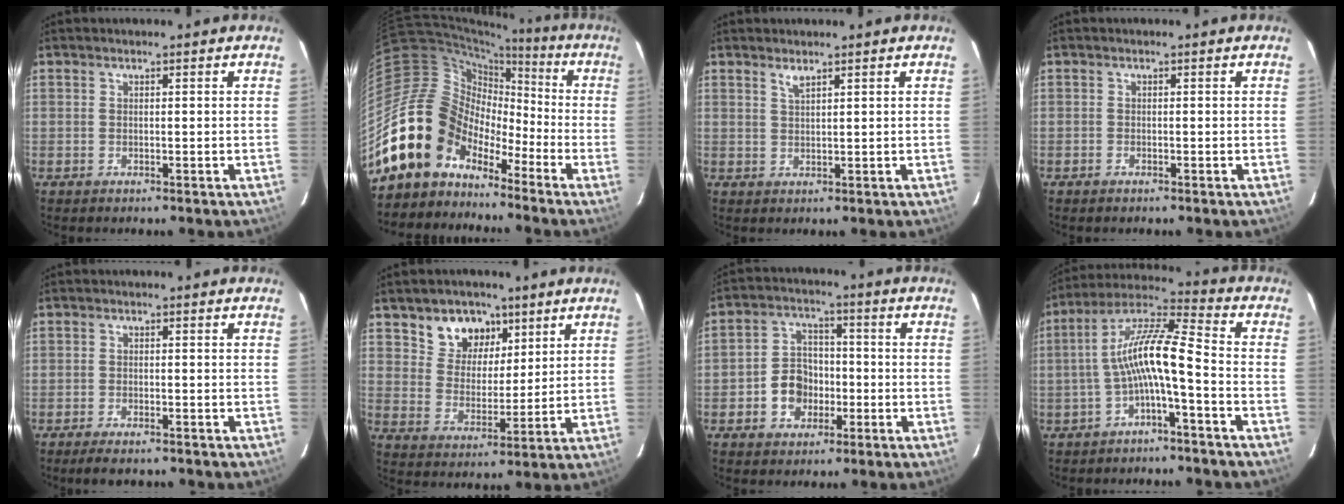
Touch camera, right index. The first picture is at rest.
{"total": 16.0, "force": [-11.0, 10.8, 4.0], "torque": [-0.089, 0.039, -0.203]}
{"total": 1.6, "force": [1.2, 0.3, 1.0], "torque": [-0.018, 0.001, 0.022]}
{"total": 0.6, "force": [-0.5, 0.3, 0.1], "torque": [-0.004, 0.000, -0.011]}
{"total": 4.4, "force": [-3.6, 1.0, 2.2], "torque": [-0.053, -0.014, -0.063]}
{"total": 9.2, "force": [5.5, 6.7, 3.1], "torque": [-0.061, 0.016, 0.100]}
{"total": 7.4, "force": [-2.6, 6.1, 3.2], "torque": [-0.069, 0.023, -0.037]}
{"total": 10.8, "force": [-3.0, 1.4, 10.3], "torque": [-0.217, 0.023, -0.059]}